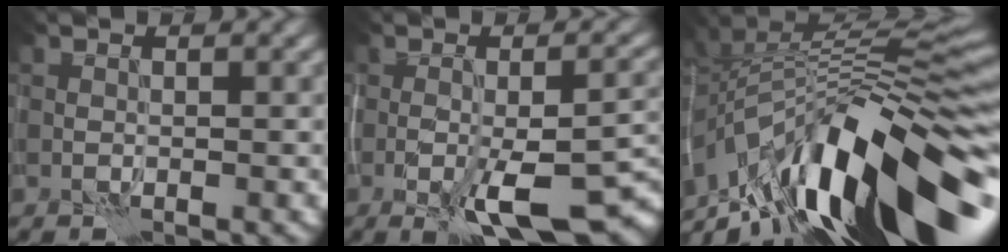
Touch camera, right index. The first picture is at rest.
{"total": 8.4, "force": [-3.2, 2.8, 7.3], "torque": [-0.126, -0.013, -0.052]}
{"total": 14.8, "force": [-6.5, 5.8, 12.0], "torque": [-0.205, 0.019, -0.121]}